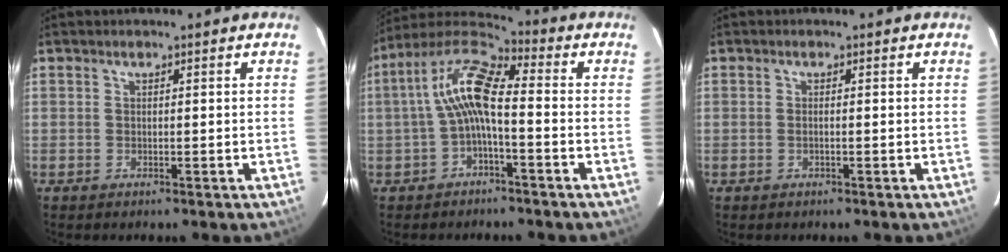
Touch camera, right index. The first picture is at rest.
{"total": 9.8, "force": [-1.3, 3.1, 9.2], "torque": [-0.192, 0.024, -0.029]}
{"total": 0.8, "force": [-0.3, -0.1, 0.8], "torque": [-0.015, 0.001, -0.006]}